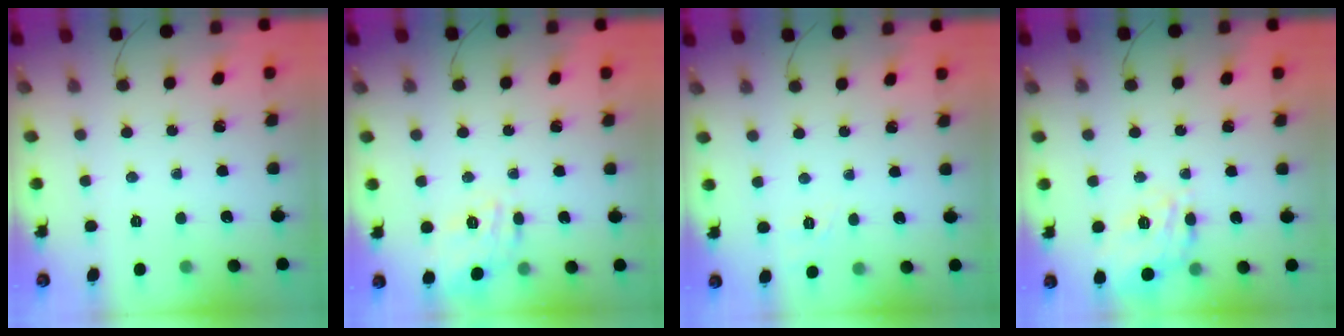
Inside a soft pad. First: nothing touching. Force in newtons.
{"total": 8.9, "press": 8.9, "slide": 0.6}
{"total": 1.7, "press": 0.2, "slide": 1.7}
{"total": 16.8, "press": 16.7, "slide": 1.6}